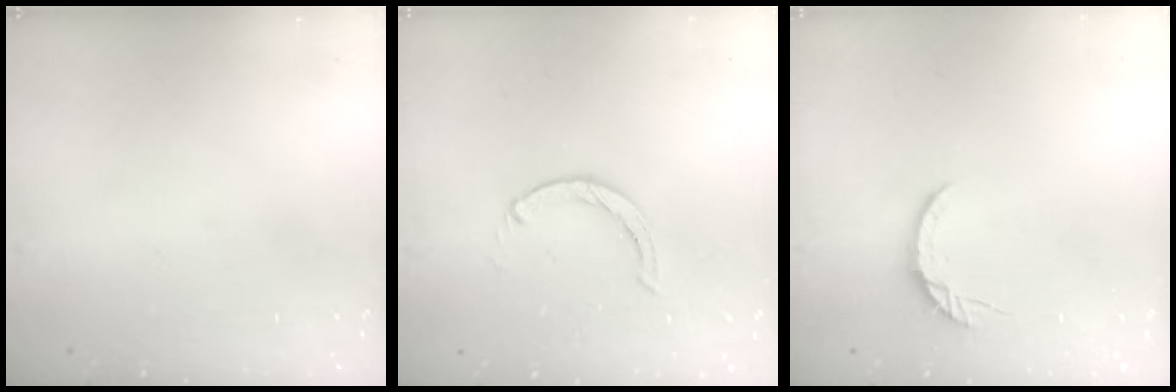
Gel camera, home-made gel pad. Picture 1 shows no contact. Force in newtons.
{"total": 0.0}
{"total": 4.6, "press": 4.6, "slide": 0.6}